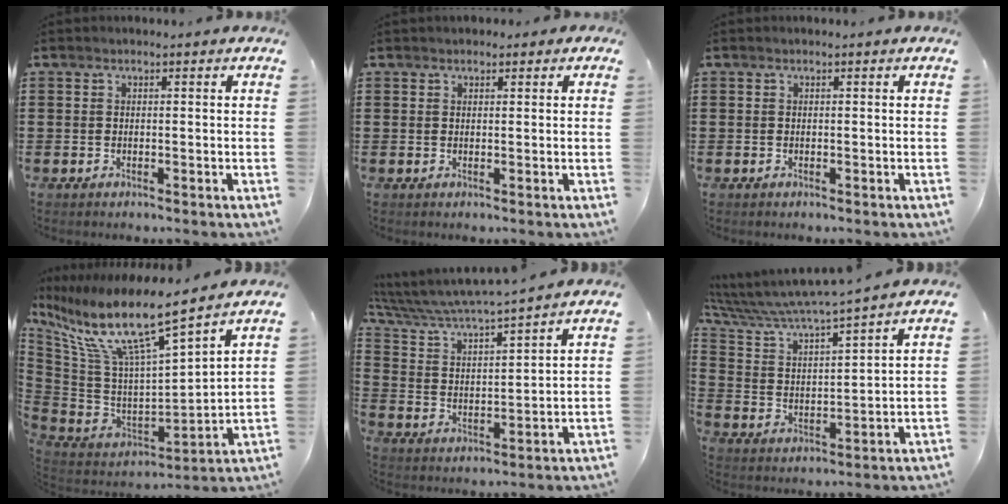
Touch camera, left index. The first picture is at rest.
{"total": 1.0, "force": [0.8, 0.6, 0.3], "torque": [-0.008, 0.006, 0.015]}
{"total": 0.0}
{"total": 12.3, "force": [8.3, 1.5, 8.9], "torque": [-0.204, -0.063, 0.137]}
{"total": 5.2, "force": [5.0, -0.4, 1.2], "torque": [-0.050, -0.038, 0.079]}
{"total": 6.2, "force": [5.9, -0.6, 1.7], "torque": [-0.062, -0.044, 0.095]}